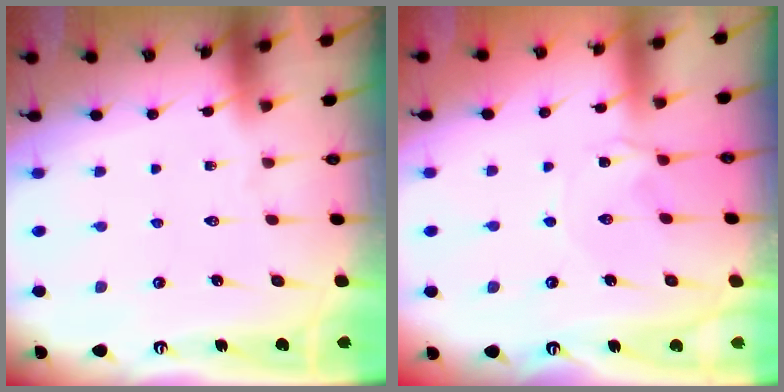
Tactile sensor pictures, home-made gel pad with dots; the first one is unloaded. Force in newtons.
{"total": 1.9, "press": 1.8, "slide": 0.4}